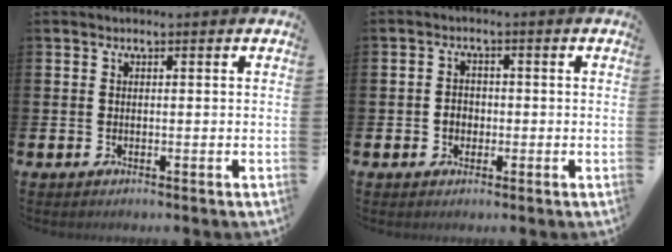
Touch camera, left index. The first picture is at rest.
{"total": 2.2, "force": [-0.5, 1.9, 1.0], "torque": [-0.011, 0.003, -0.015]}